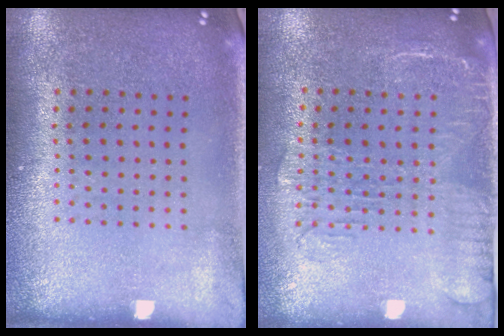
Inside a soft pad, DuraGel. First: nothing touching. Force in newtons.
{"total": 1.8, "press": 1.5, "slide": 1.0}